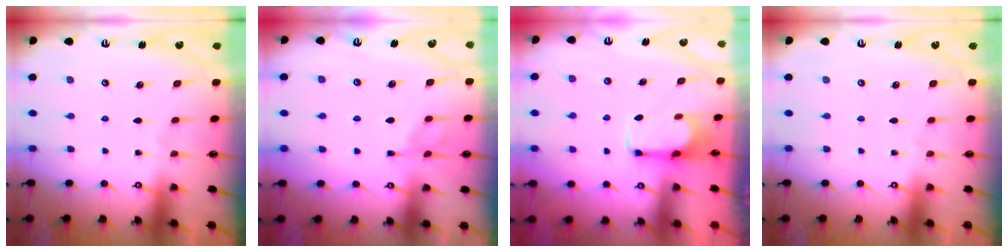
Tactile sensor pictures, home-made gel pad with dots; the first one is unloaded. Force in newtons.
{"total": 5.5, "press": 5.5, "slide": 0.7}
{"total": 2.5, "press": 2.3, "slide": 0.9}
{"total": 0.0}